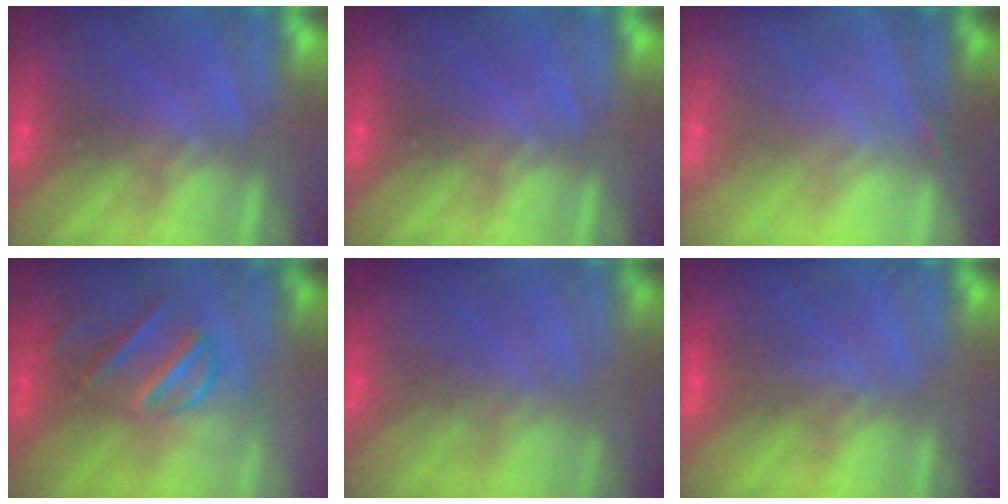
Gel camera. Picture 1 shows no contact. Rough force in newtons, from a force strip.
{"total": 0.0}
{"total": 1.8}
{"total": 3.0}
{"total": 7.7}
{"total": 3.1}